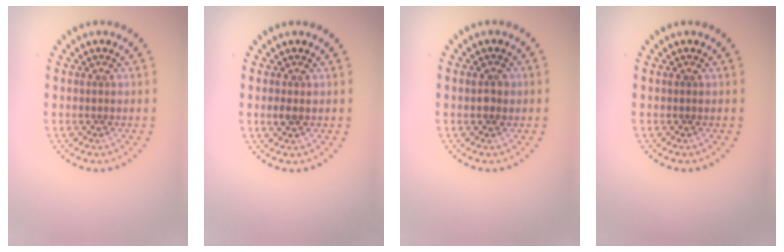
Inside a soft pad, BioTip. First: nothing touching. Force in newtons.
{"total": 1.2, "press": 1.2, "slide": 0.1}
{"total": 1.4, "press": 1.4, "slide": 0.3}
{"total": 0.0}